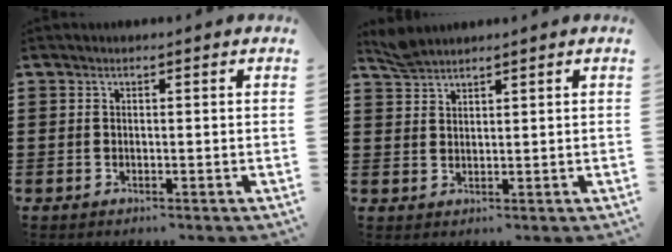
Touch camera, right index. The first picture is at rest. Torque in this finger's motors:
{"motor_torque": [-0.93, 1.21, -0.01, 0.00]}